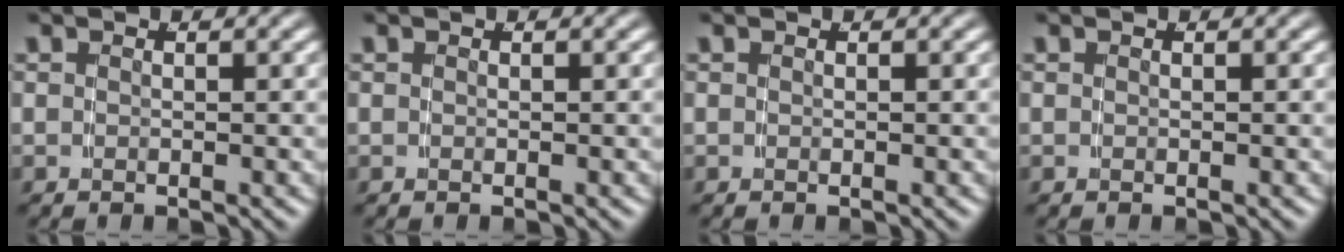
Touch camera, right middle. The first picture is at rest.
{"total": 0.0}
{"total": 0.0}
{"total": 0.0}